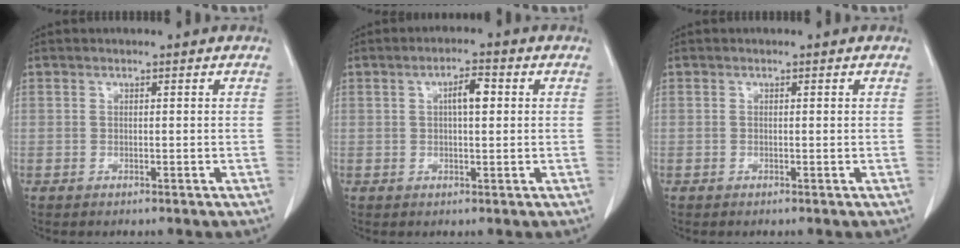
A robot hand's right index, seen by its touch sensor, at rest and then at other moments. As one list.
[{"total": 3.7, "force": [0.8, 0.9, 3.5], "torque": [-0.060, 0.008, 0.012]}, {"total": 0.0}]